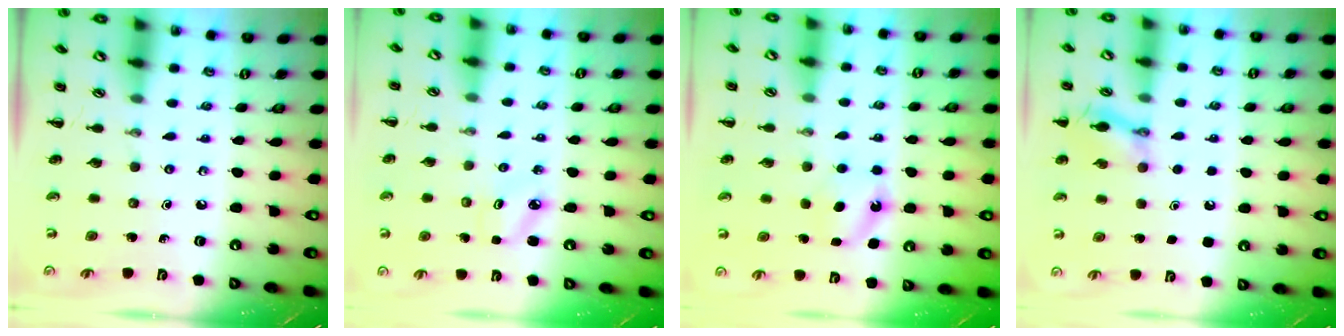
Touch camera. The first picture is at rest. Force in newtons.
{"total": 2.5, "press": 2.4, "slide": 0.6}
{"total": 5.8, "press": 5.4, "slide": 1.9}
{"total": 1.6, "press": 1.6, "slide": 0.1}